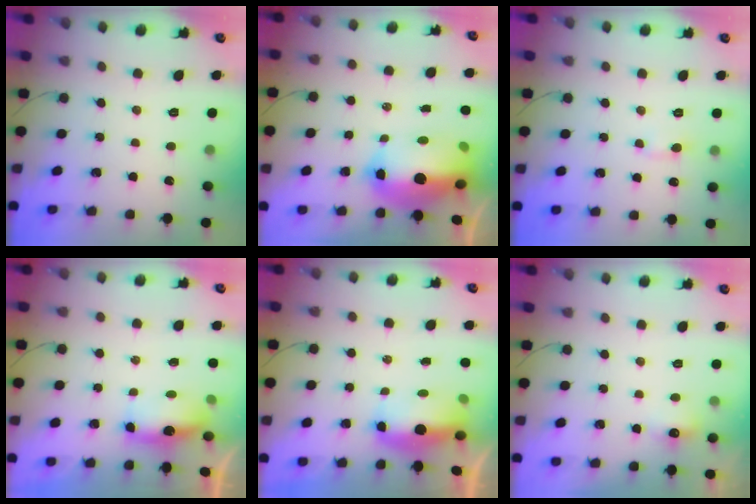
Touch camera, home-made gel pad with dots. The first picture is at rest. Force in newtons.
{"total": 18.8, "press": 16.6, "slide": 8.7}
{"total": 2.3, "press": 2.0, "slide": 1.3}
{"total": 6.8, "press": 6.7, "slide": 0.8}
{"total": 8.7, "press": 7.0, "slide": 5.1}
{"total": 6.8, "press": 4.4, "slide": 5.2}